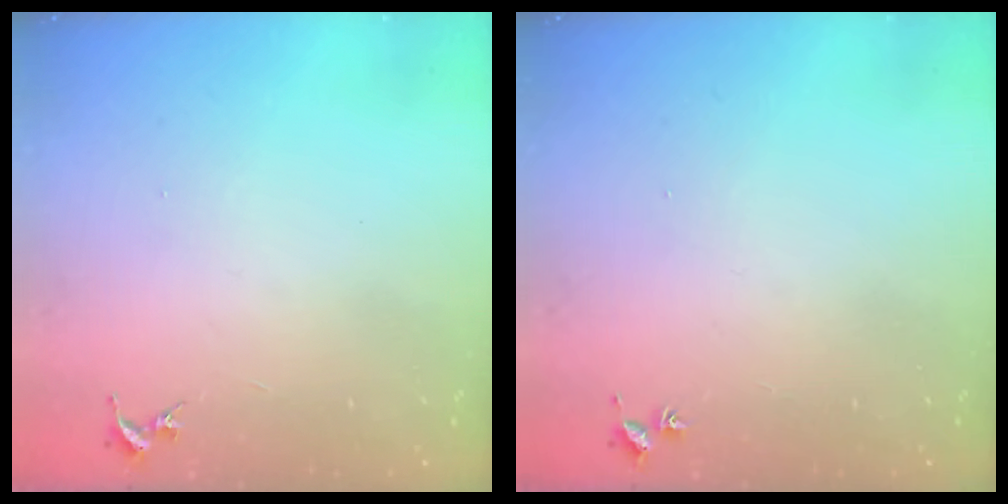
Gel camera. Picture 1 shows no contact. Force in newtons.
{"total": 1.8, "press": 1.8, "slide": 0.2}